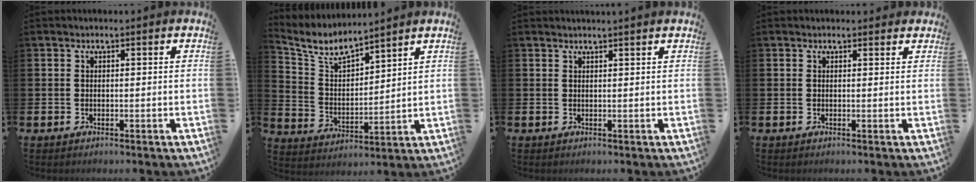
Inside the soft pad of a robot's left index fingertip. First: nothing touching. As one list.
[{"total": 6.4, "force": [5.7, 1.6, 2.4], "torque": [-0.078, -0.030, 0.100]}, {"total": 0.8, "force": [0.7, -0.3, 0.0], "torque": [0.002, -0.003, 0.014]}, {"total": 0.7, "force": [0.7, 0.3, 0.2], "torque": [0.006, 0.001, 0.010]}]